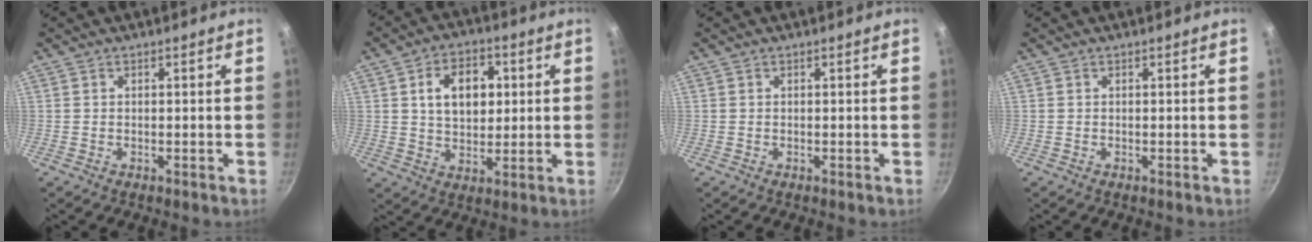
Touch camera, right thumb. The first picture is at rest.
{"total": 11.1, "force": [2.5, 7.6, 7.7], "torque": [-0.093, 0.001, 0.038]}
{"total": 0.0}
{"total": 0.0}